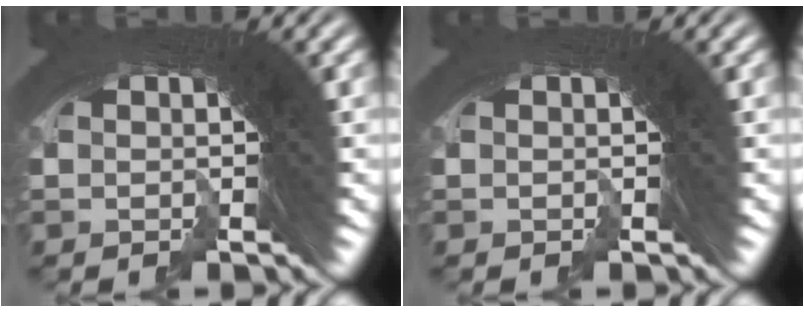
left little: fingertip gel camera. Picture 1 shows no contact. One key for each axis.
{"total": 0.0}